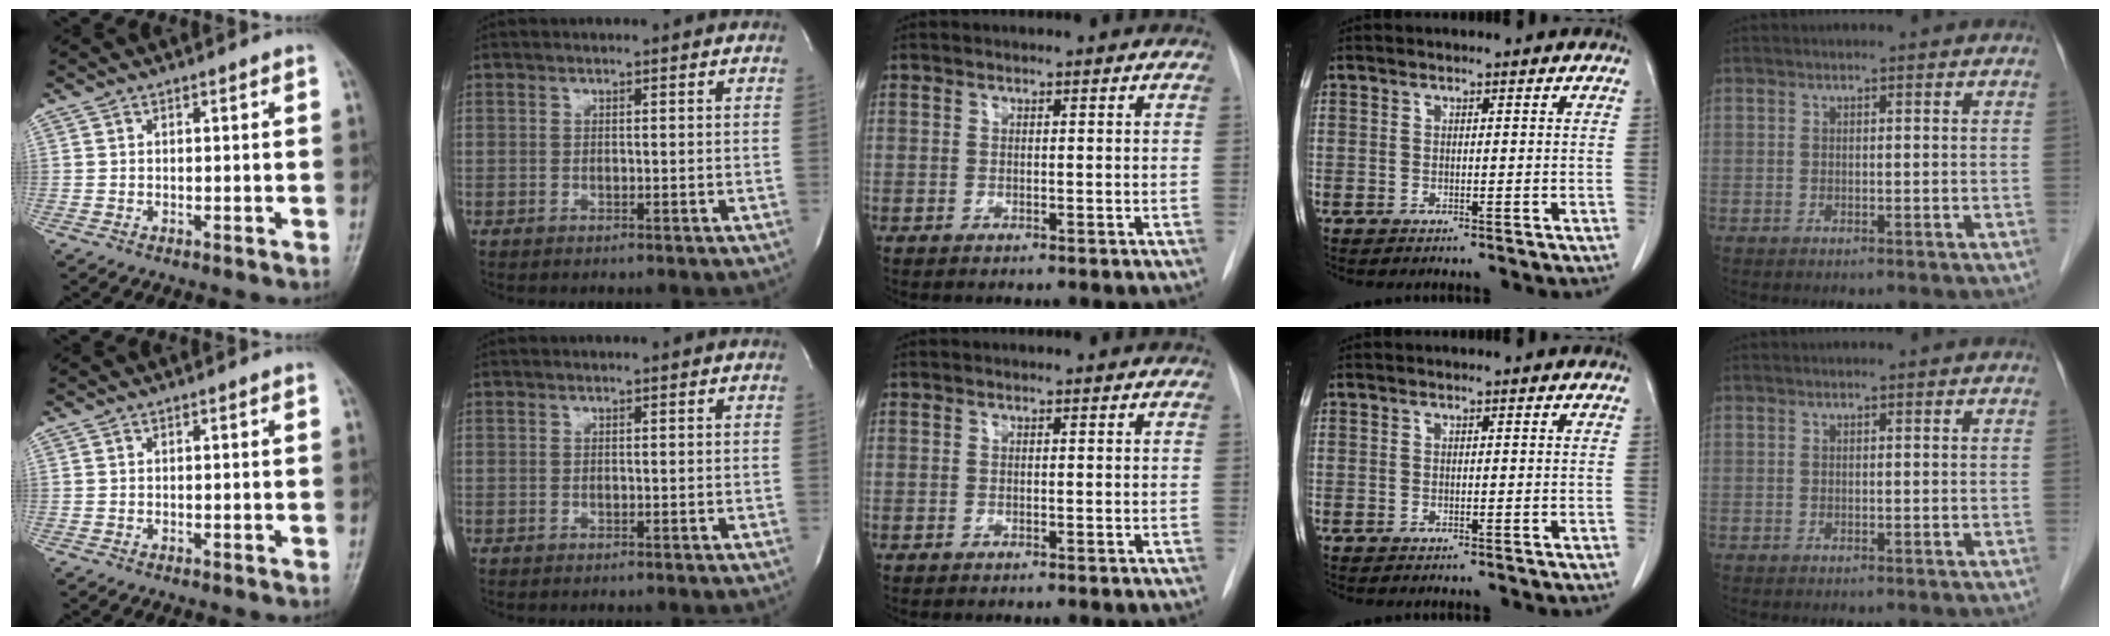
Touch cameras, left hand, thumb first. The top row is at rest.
{}